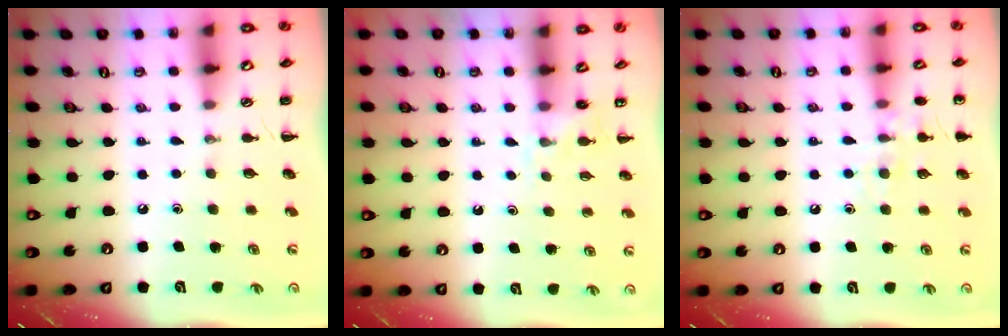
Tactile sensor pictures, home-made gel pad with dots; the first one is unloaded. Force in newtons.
{"total": 3.8, "press": 3.7, "slide": 1.1}
{"total": 8.4, "press": 8.2, "slide": 1.6}